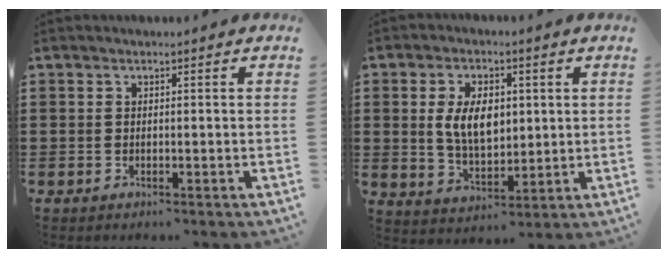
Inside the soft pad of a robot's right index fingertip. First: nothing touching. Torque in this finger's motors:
{"motor_torque": [1.18, 0.72, 0.59, 0.19]}